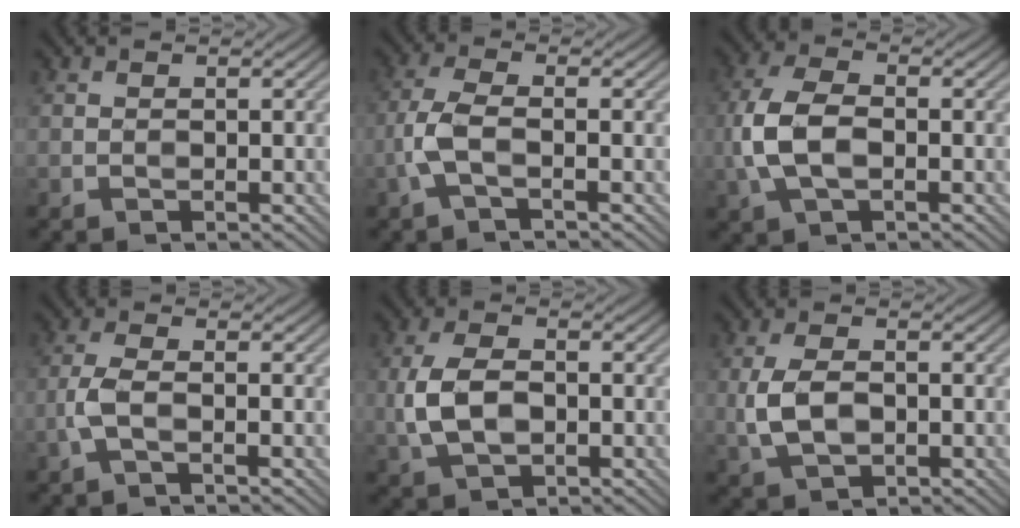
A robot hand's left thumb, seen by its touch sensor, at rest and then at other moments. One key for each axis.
{"total": 4.1, "fx": -1.4, "fy": 1.3, "fz": 3.6, "tx": -0.089, "ty": 0.005, "tz": -0.039}
{"total": 7.0, "fx": -1.1, "fy": 3.8, "fz": 5.8, "tx": -0.146, "ty": 0.004, "tz": -0.026}
{"total": 3.1, "fx": -1.0, "fy": 0.9, "fz": 2.8, "tx": -0.071, "ty": 0.004, "tz": -0.029}
{"total": 6.1, "fx": -0.7, "fy": 3.6, "fz": 4.9, "tx": -0.121, "ty": -0.003, "tz": -0.013}
{"total": 5.1, "fx": -0.6, "fy": 2.9, "fz": 4.1, "tx": -0.100, "ty": -0.005, "tz": -0.010}